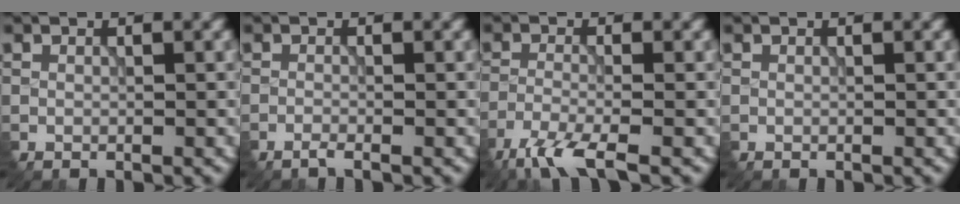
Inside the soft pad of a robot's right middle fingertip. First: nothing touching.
{"total": 1.2, "force": [-1.1, -0.2, 0.5], "torque": [-0.016, -0.002, -0.022]}
{"total": 4.8, "force": [-3.8, 0.6, 2.9], "torque": [-0.069, -0.010, -0.082]}
{"total": 0.0}